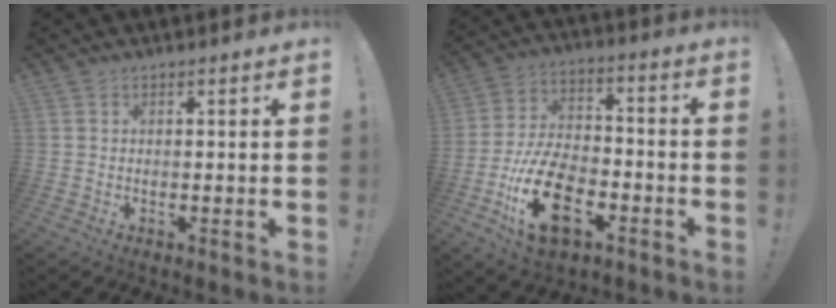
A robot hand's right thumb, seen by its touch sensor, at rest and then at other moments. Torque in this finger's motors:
{"motor_torque": [2.10, 2.51, 1.52, -1.25, 0.51]}